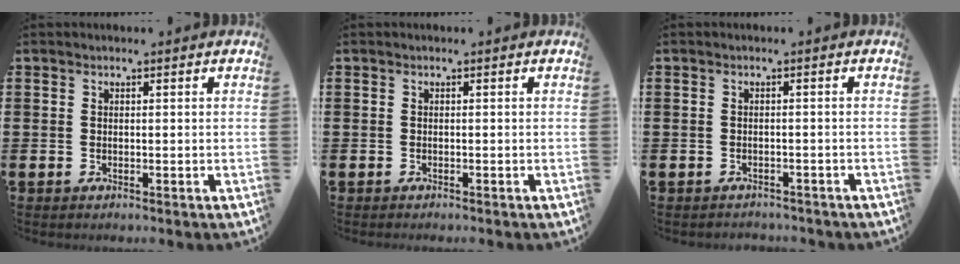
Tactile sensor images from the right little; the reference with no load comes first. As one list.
[{"total": 0.0}, {"total": 1.0, "force": [-1.0, 0.2, -0.1], "torque": [-0.004, 0.004, -0.023]}]